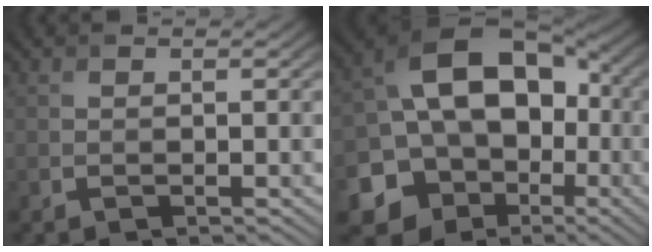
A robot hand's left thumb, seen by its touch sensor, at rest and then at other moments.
{"total": 19.0, "force": [-3.3, 15.2, 10.9], "torque": [-0.193, -0.025, -0.066]}